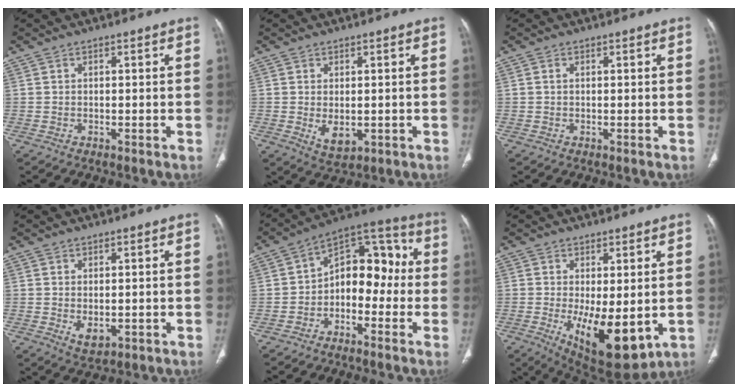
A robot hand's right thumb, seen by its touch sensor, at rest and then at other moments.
{"total": 4.4, "force": [-0.6, 2.6, 3.5], "torque": [-0.055, -0.009, 0.003]}
{"total": 0.6, "force": [0.1, 0.4, 0.4], "torque": [-0.011, 0.003, 0.002]}
{"total": 3.5, "force": [-0.5, 2.0, 2.8], "torque": [-0.042, -0.007, 0.004]}
{"total": 12.8, "force": [-1.7, 8.4, 9.5], "torque": [-0.094, 0.055, -0.046]}
{"total": 12.8, "force": [-2.2, 5.3, 11.5], "torque": [-0.171, -0.027, -0.011]}